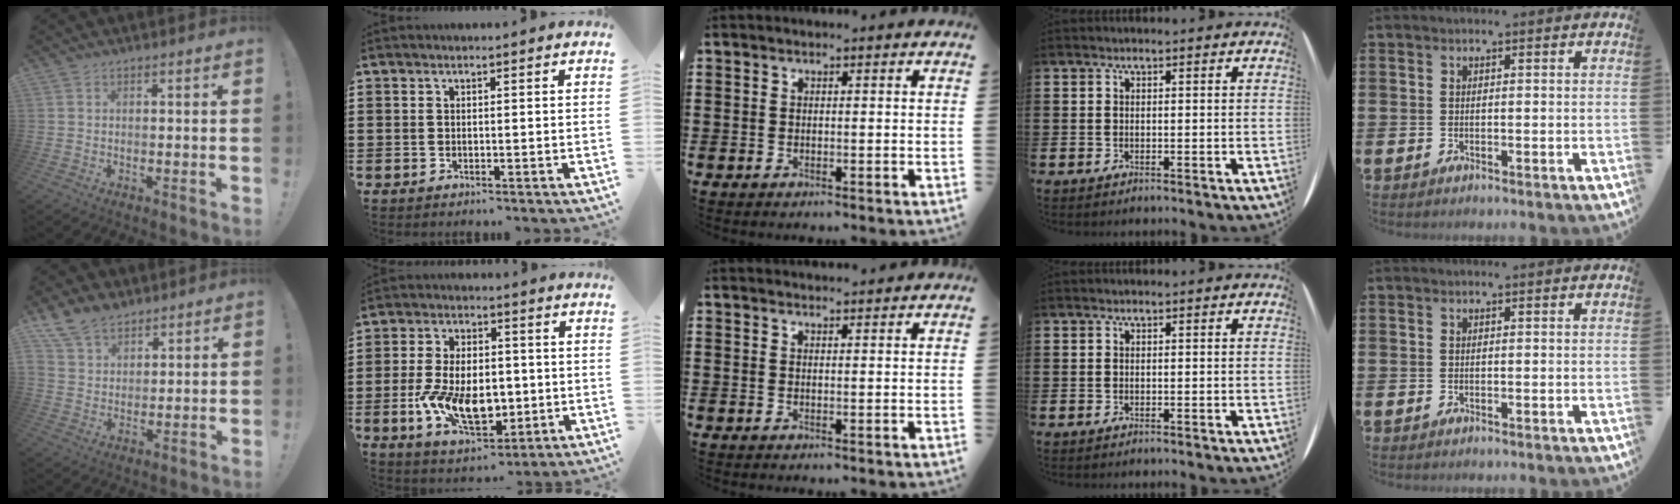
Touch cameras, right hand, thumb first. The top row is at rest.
{"thumb": {"total": 9.0, "force": [6.8, 5.2, 2.8], "torque": [-0.062, -0.032, 0.136]}, "index": {"total": 10.8, "force": [-2.2, 6.3, 8.5], "torque": [-0.170, 0.005, -0.036]}, "middle": {"total": 1.5, "force": [1.5, 0.1, 0.1], "torque": [-0.006, 0.001, 0.029]}}